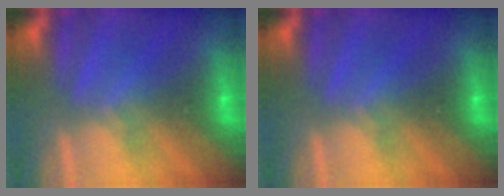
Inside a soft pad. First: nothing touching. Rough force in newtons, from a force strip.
{"total": 0.0}